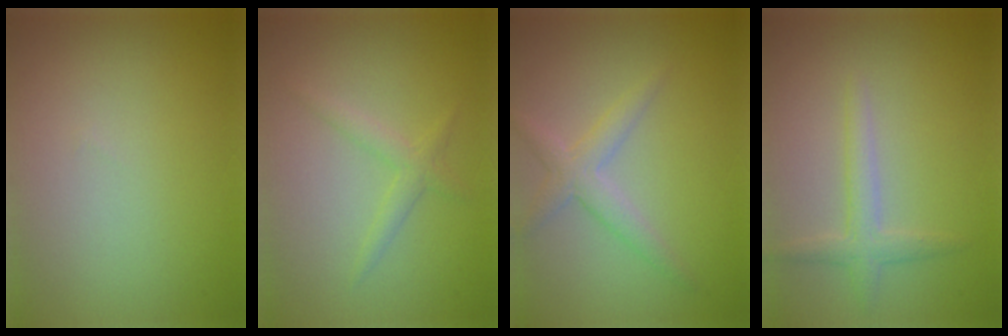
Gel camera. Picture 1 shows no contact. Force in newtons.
{"total": 1.6, "press": 1.6, "slide": 0.1}
{"total": 2.5, "press": 2.5, "slide": 0.0}
{"total": 1.9, "press": 1.9, "slide": 0.0}